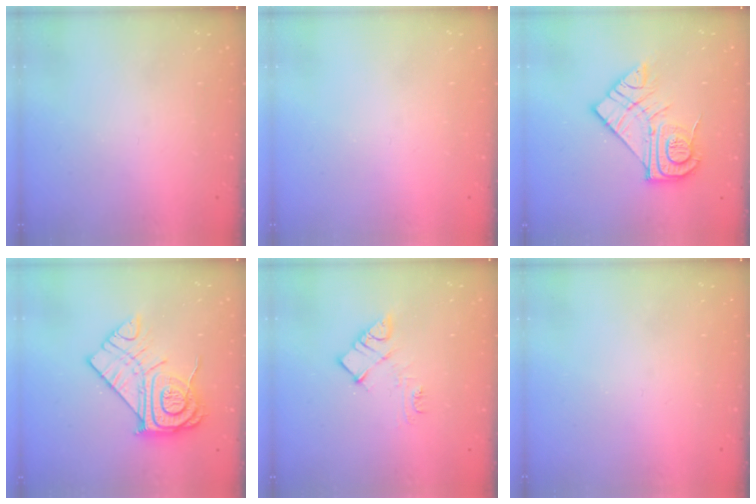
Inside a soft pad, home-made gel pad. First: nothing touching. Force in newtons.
{"total": 0.0}
{"total": 15.9, "press": 15.9, "slide": 1.0}
{"total": 17.3, "press": 17.2, "slide": 1.3}
{"total": 9.3, "press": 9.3, "slide": 0.5}
{"total": 0.0}